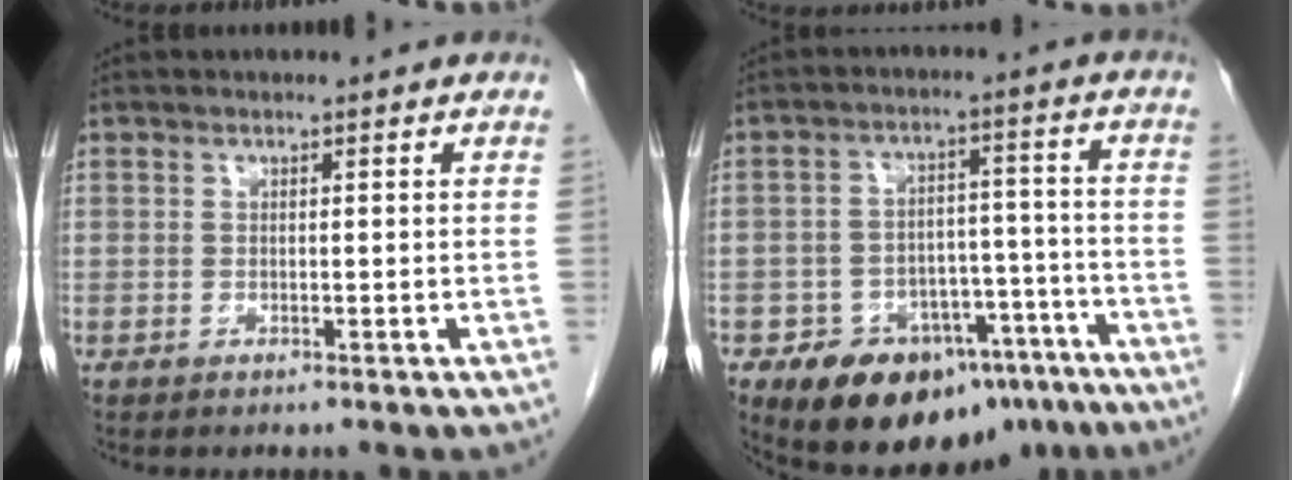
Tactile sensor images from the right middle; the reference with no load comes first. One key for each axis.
{"total": 16.1, "fx": -11.8, "fy": 8.6, "fz": 6.8, "tx": -0.089, "ty": 0.039, "tz": -0.161}